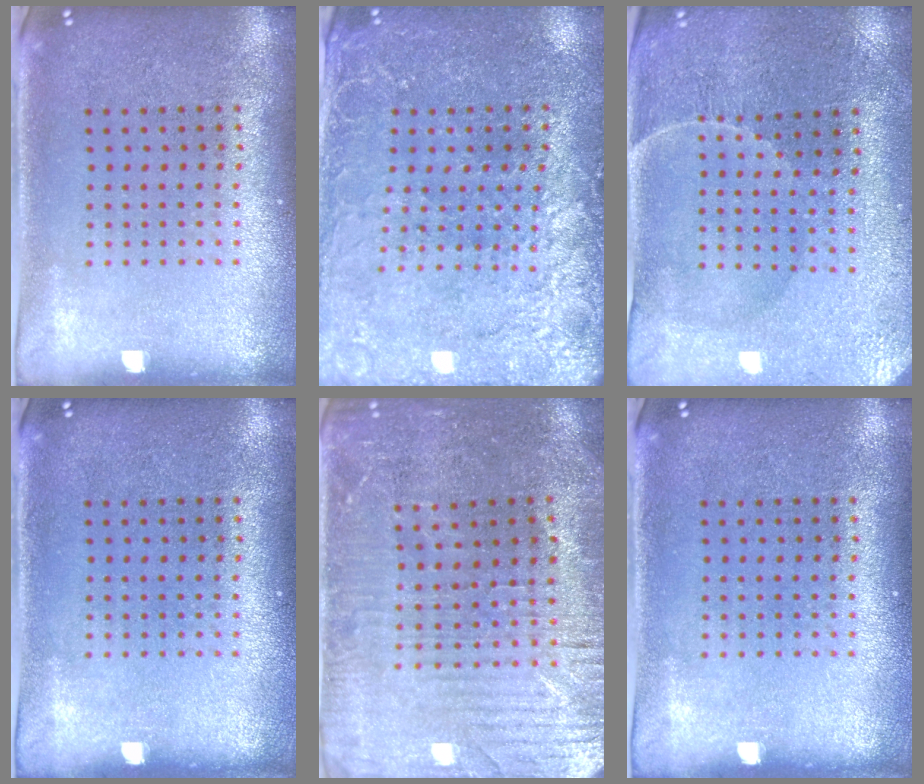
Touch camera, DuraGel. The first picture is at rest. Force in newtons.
{"total": 2.7, "press": 2.7, "slide": 0.5}
{"total": 0.9, "press": 0.8, "slide": 0.3}
{"total": 0.0}
{"total": 2.2, "press": 2.2, "slide": 0.5}
{"total": 0.0}